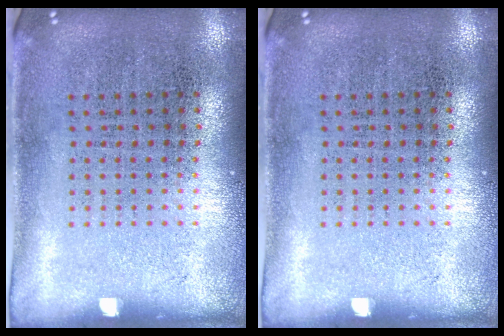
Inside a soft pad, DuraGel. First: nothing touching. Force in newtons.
{"total": 0.0}